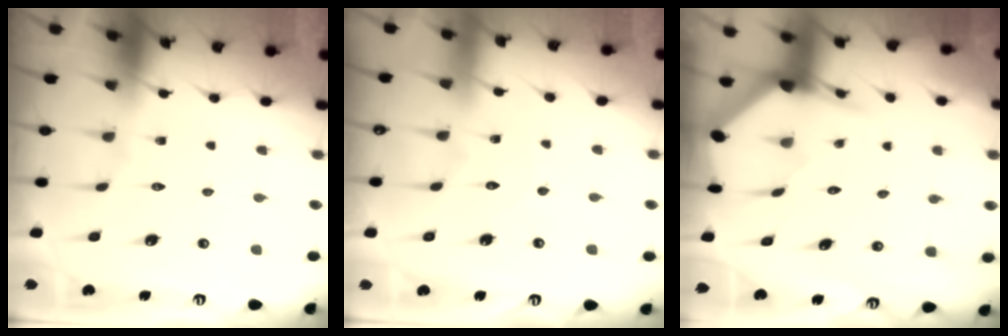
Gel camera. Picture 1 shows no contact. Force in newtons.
{"total": 2.5, "press": 2.5, "slide": 0.3}
{"total": 3.5, "press": 3.5, "slide": 0.3}